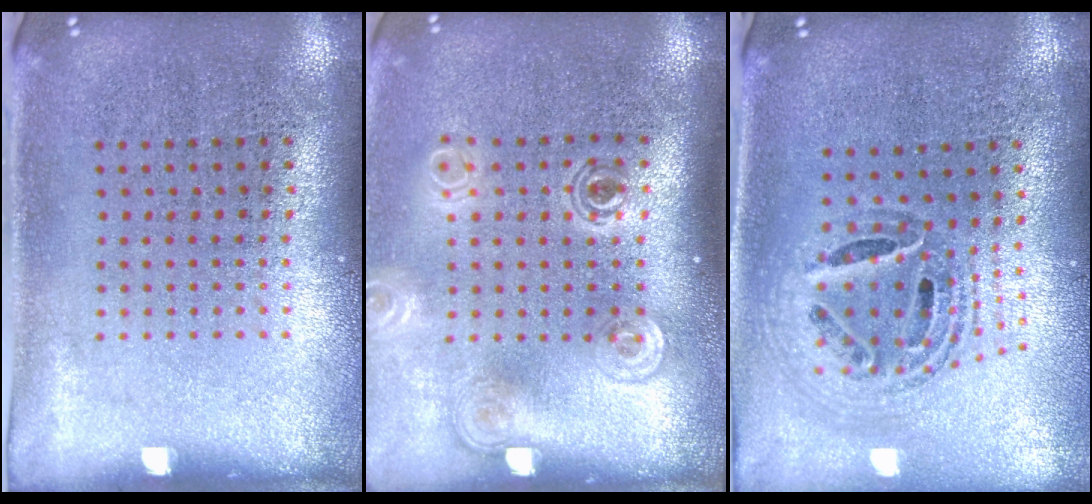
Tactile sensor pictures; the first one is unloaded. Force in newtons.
{"total": 1.8, "press": 1.4, "slide": 1.2}
{"total": 1.2, "press": 1.1, "slide": 0.4}